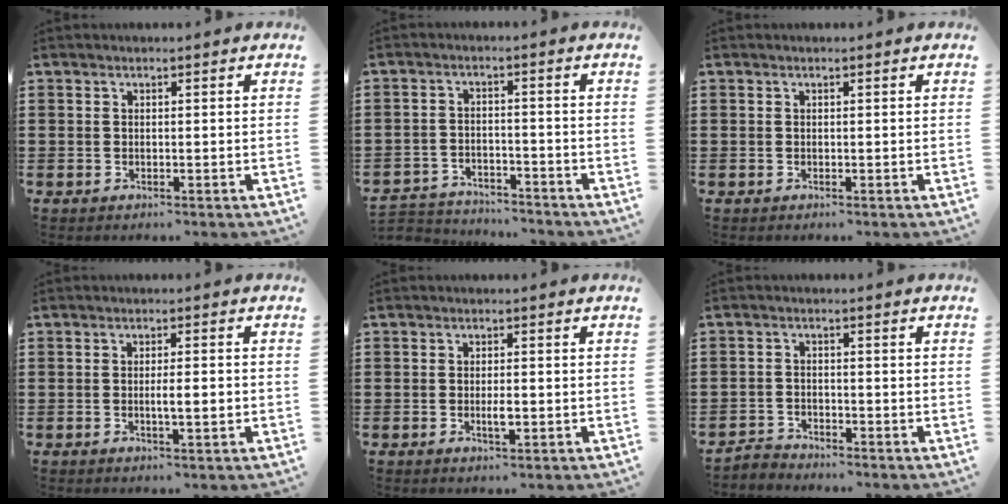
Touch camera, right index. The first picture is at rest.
{"total": 3.9, "force": [-3.8, 0.5, 0.0], "torque": [-0.007, 0.002, -0.082]}
{"total": 0.0}
{"total": 2.9, "force": [-0.4, 0.5, 2.8], "torque": [-0.050, 0.000, -0.008]}
{"total": 2.4, "force": [-0.6, 0.7, 2.2], "torque": [-0.040, 0.001, -0.011]}
{"total": 1.9, "force": [-1.9, 0.3, 0.0], "torque": [-0.008, 0.004, -0.041]}